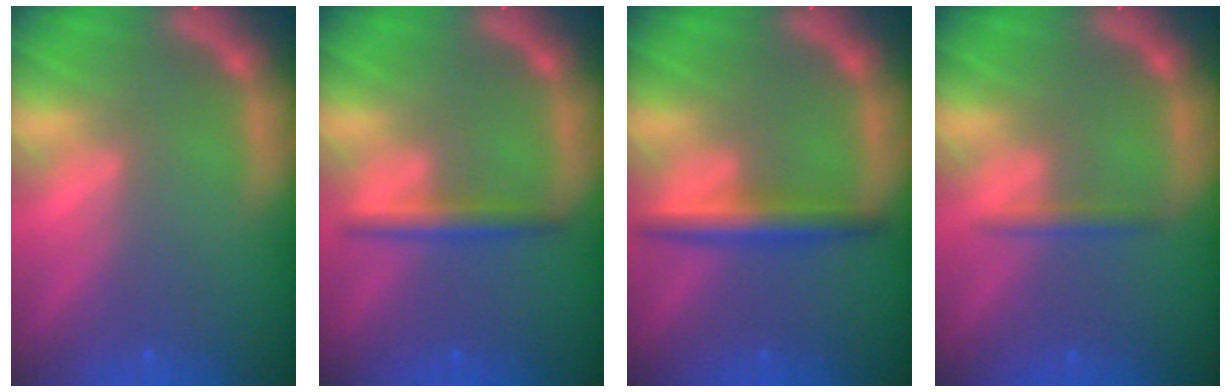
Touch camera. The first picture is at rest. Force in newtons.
{"total": 2.4}
{"total": 3.5}
{"total": 1.4}